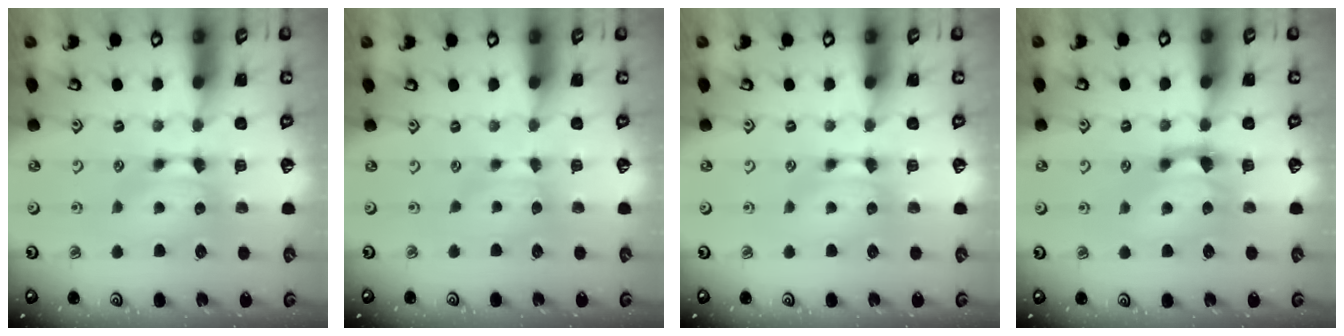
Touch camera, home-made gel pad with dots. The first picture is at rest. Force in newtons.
{"total": 1.5, "press": 1.5, "slide": 0.2}
{"total": 0.0}
{"total": 2.2, "press": 2.1, "slide": 0.9}